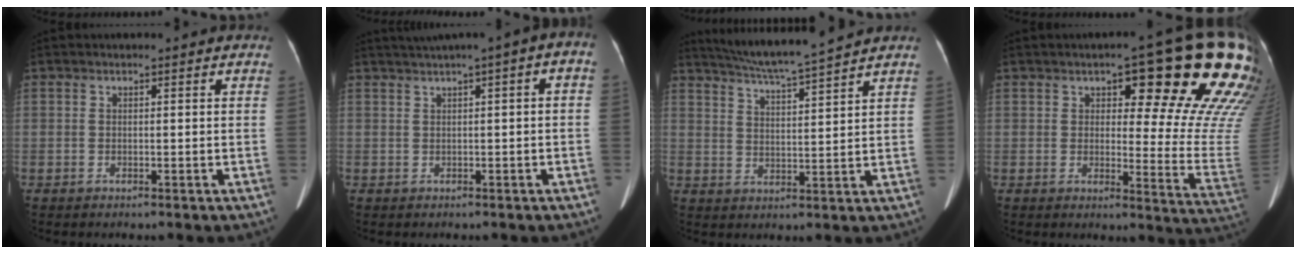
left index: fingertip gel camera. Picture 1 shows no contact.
{"total": 4.5, "force": [1.2, 1.2, 4.2], "torque": [-0.064, 0.033, 0.016]}
{"total": 10.6, "force": [9.6, -1.3, 4.2], "torque": [-0.077, 0.007, 0.158]}
{"total": 20.6, "force": [11.9, 4.6, 16.2], "torque": [-0.176, -0.013, 0.135]}